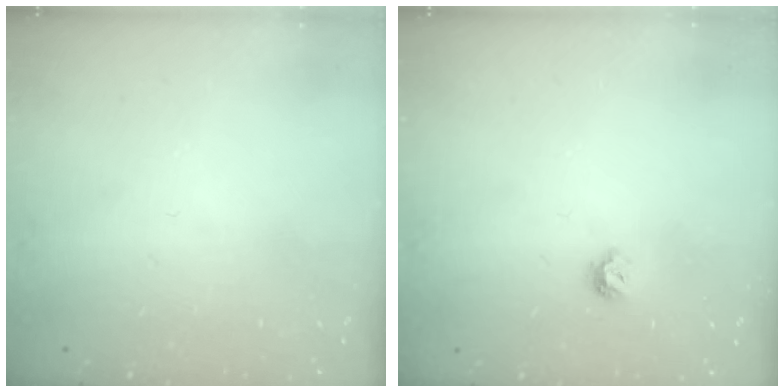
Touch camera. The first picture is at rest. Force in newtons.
{"total": 5.9, "press": 5.8, "slide": 0.9}